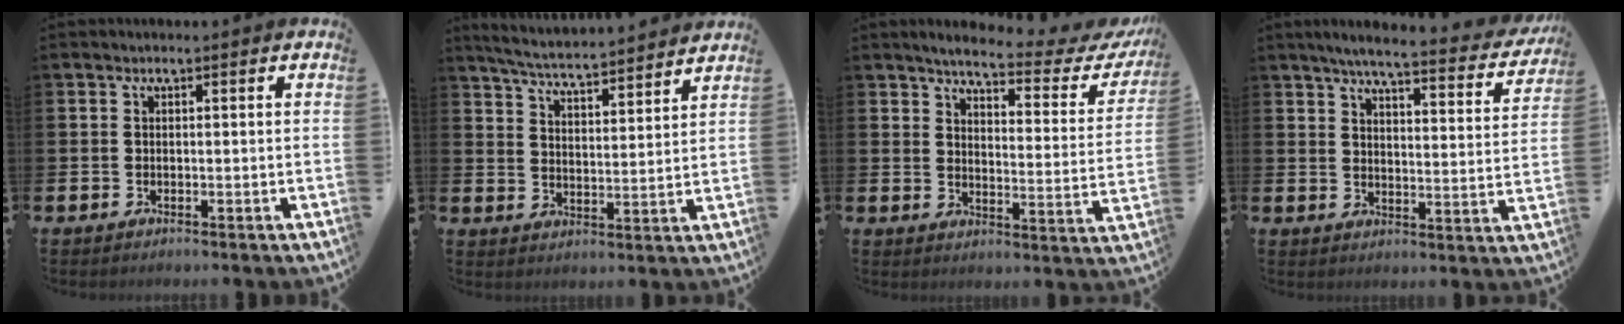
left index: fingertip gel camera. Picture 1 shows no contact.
{"total": 5.3, "force": [5.2, -0.2, 1.0], "torque": [-0.041, -0.043, 0.088]}
{"total": 4.1, "force": [3.5, 0.7, 2.1], "torque": [-0.045, -0.034, 0.045]}
{"total": 5.5, "force": [4.8, 0.4, 2.5], "torque": [-0.053, -0.039, 0.075]}